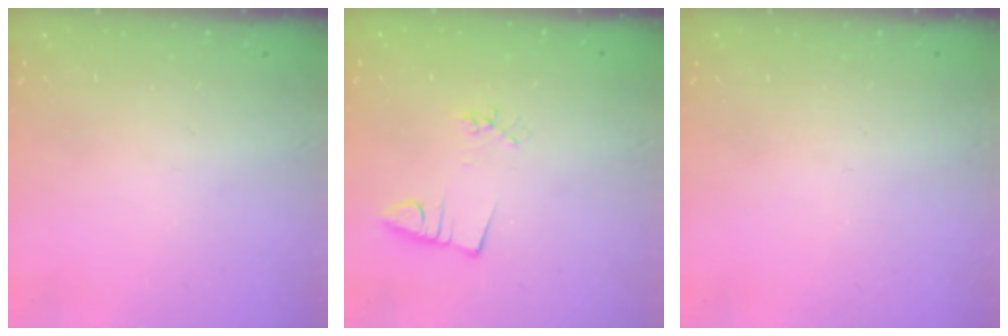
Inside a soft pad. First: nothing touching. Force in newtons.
{"total": 2.9, "press": 1.5, "slide": 2.5}
{"total": 0.0}